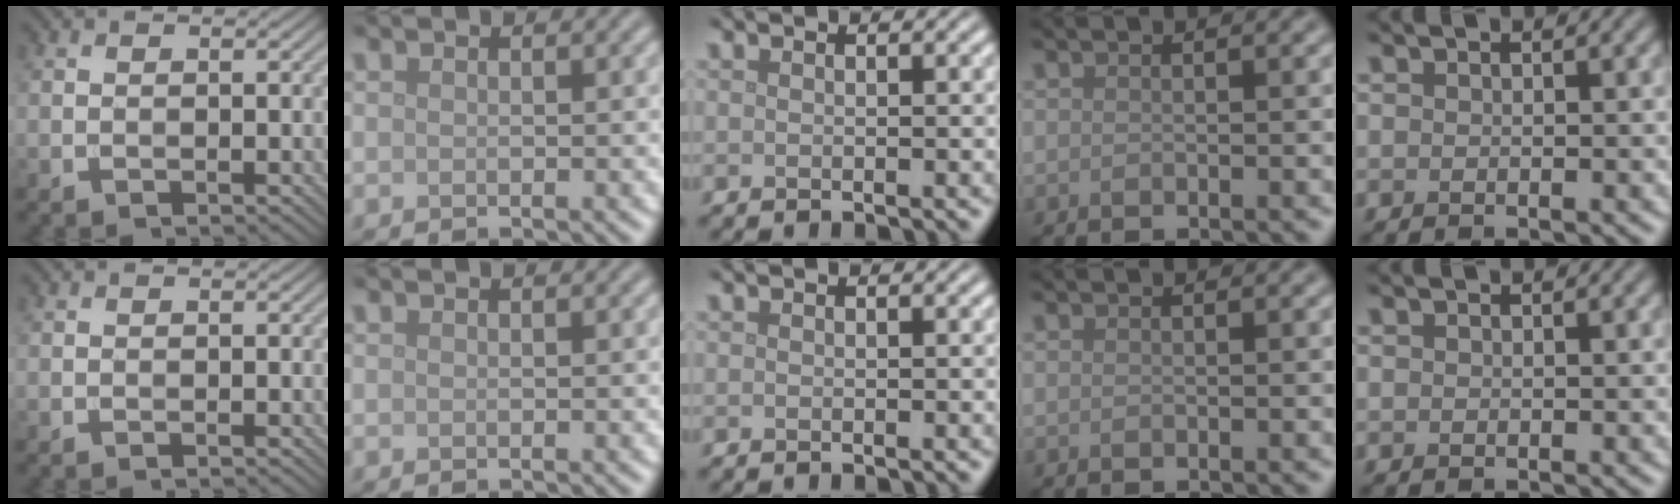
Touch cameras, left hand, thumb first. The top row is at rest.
{}